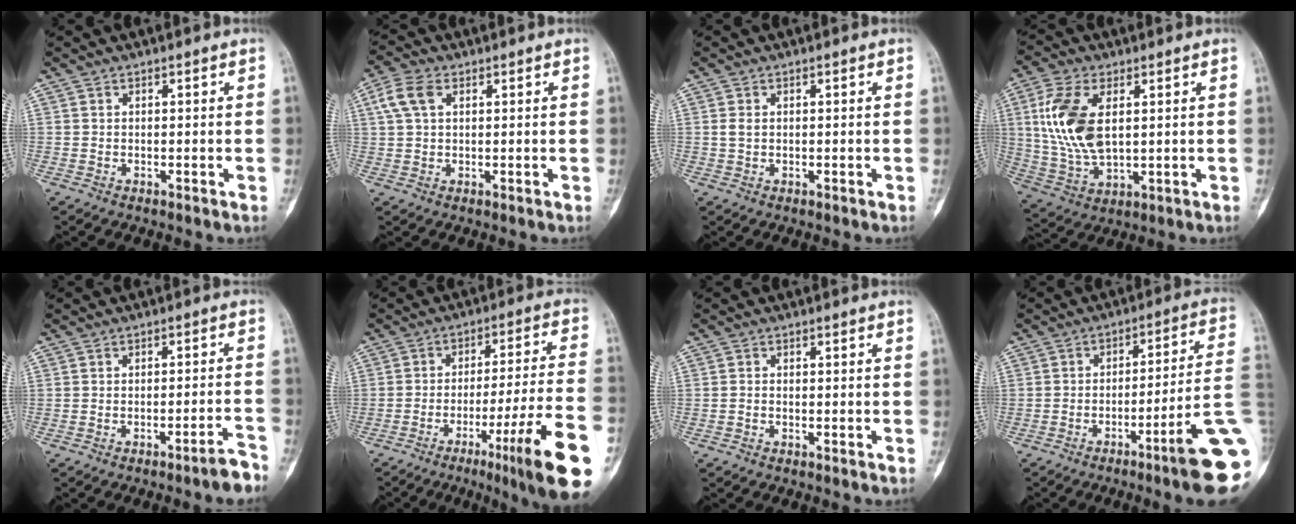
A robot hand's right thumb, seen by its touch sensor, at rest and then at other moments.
{"total": 5.8, "force": [2.0, 3.6, 4.0], "torque": [-0.089, 0.012, 0.039]}
{"total": 1.3, "force": [0.2, 0.9, 1.0], "torque": [-0.021, 0.003, 0.005]}
{"total": 14.1, "force": [3.0, 7.6, 11.5], "torque": [-0.241, -0.010, 0.066]}
{"total": 4.0, "force": [-3.2, 0.3, 2.4], "torque": [-0.029, 0.028, -0.041]}
{"total": 19.7, "force": [-9.6, 1.4, 17.2], "torque": [-0.217, 0.035, -0.140]}
{"total": 0.6, "force": [-0.3, 0.4, 0.3], "torque": [-0.005, 0.001, -0.009]}
{"total": 15.0, "force": [-5.9, 0.4, 13.7], "torque": [-0.148, 0.035, -0.088]}